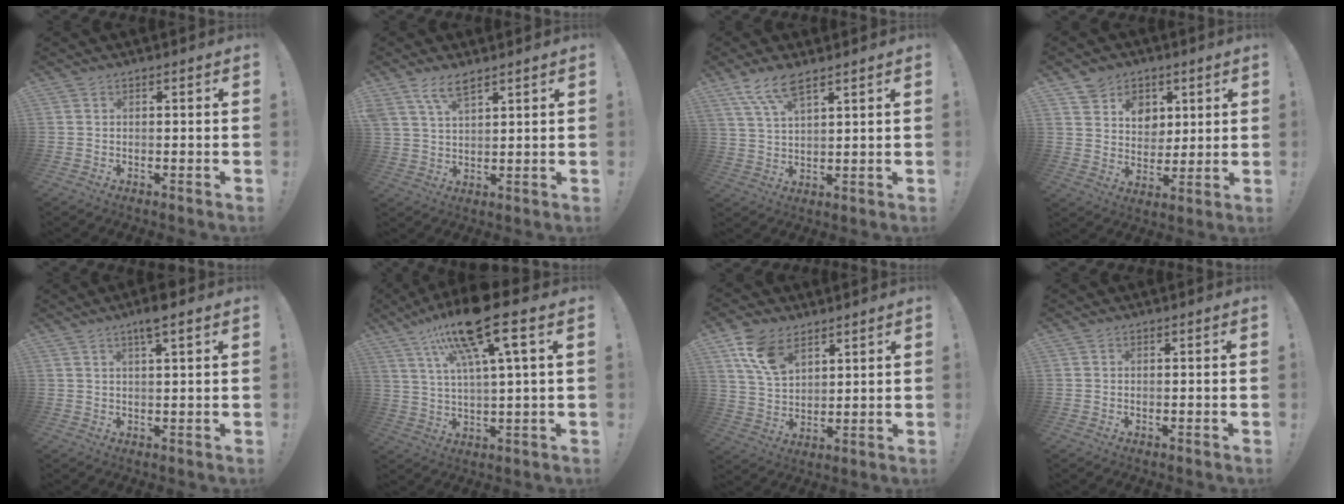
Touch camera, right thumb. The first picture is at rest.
{"total": 6.2, "force": [4.4, 2.2, 3.7], "torque": [-0.074, -0.013, 0.083]}
{"total": 8.2, "force": [5.9, 2.4, 5.3], "torque": [-0.104, -0.020, 0.110]}
{"total": 10.2, "force": [5.6, 8.3, 2.3], "torque": [-0.035, -0.038, 0.112]}
{"total": 5.0, "force": [3.1, 0.3, 3.9], "torque": [-0.057, -0.010, 0.046]}
{"total": 17.6, "force": [9.5, 2.3, 14.6], "torque": [-0.253, -0.040, 0.144]}
{"total": 11.7, "force": [6.9, 6.9, 6.4], "torque": [-0.119, -0.022, 0.137]}
{"total": 0.0}